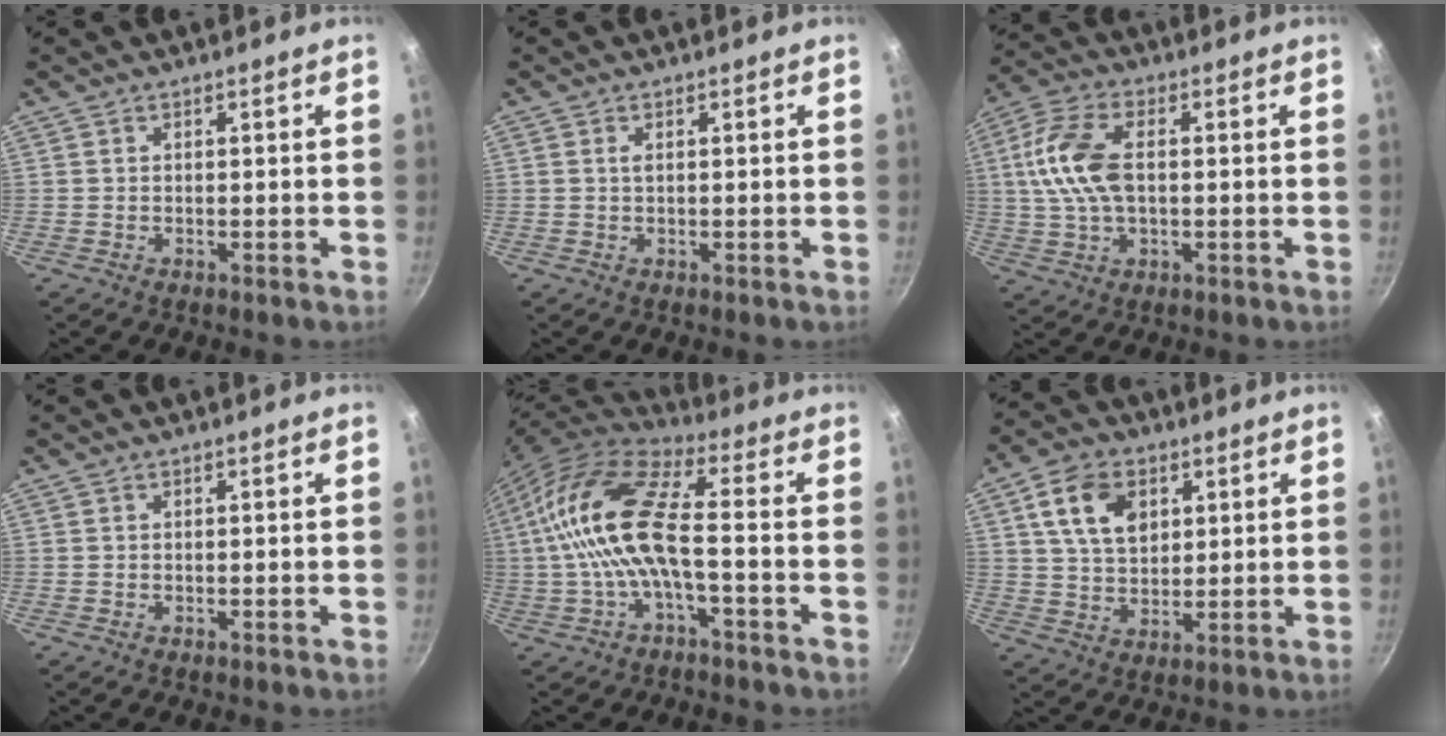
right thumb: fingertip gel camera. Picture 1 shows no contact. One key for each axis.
{"total": 0.6, "fx": 0.2, "fy": 0.2, "fz": 0.6, "tx": -0.010, "ty": 0.000, "tz": 0.004}
{"total": 2.4, "fx": -2.0, "fy": 0.6, "fz": 1.1, "tx": -0.044, "ty": 0.024, "tz": -0.047}
{"total": 0.0}
{"total": 15.8, "fx": -1.7, "fy": 5.9, "fz": 14.5, "tx": -0.295, "ty": 0.039, "tz": -0.048}
{"total": 10.6, "fx": 3.7, "fy": 7.2, "fz": 6.8, "tx": -0.099, "ty": -0.004, "tz": 0.066}